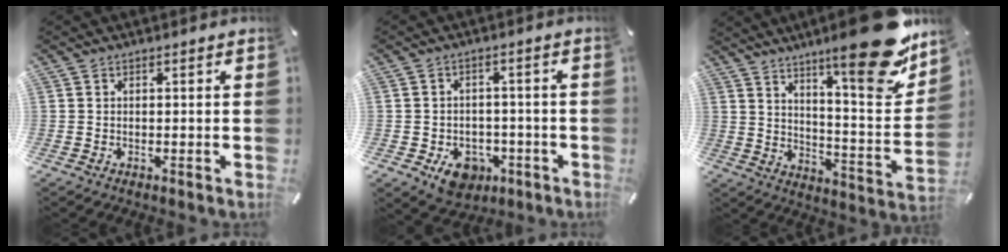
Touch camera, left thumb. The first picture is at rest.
{"total": 7.8, "force": [-3.6, 6.0, 3.6], "torque": [-0.049, 0.022, -0.061]}
{"total": 22.9, "force": [16.6, 5.2, 15.0], "torque": [-0.191, -0.137, 0.263]}